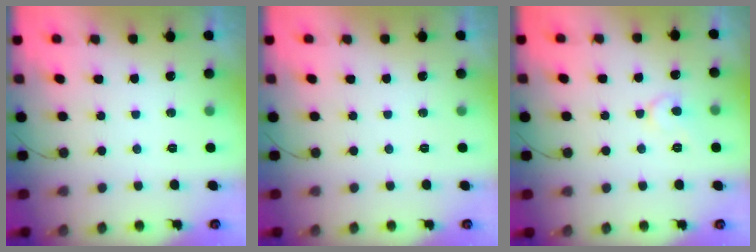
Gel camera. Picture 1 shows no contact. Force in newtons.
{"total": 0.0}
{"total": 6.1, "press": 6.1, "slide": 0.5}